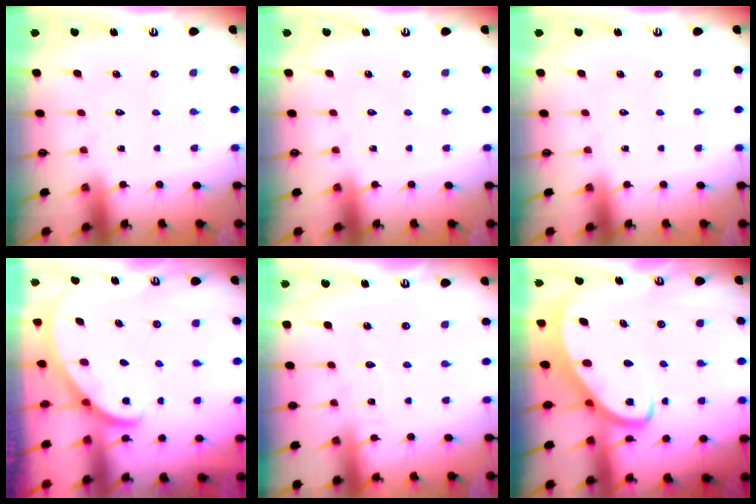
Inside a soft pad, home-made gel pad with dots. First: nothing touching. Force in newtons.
{"total": 0.0}
{"total": 0.0}
{"total": 2.9, "press": 2.9, "slide": 0.2}
{"total": 2.7, "press": 2.7, "slide": 0.3}
{"total": 4.3, "press": 4.3, "slide": 0.6}